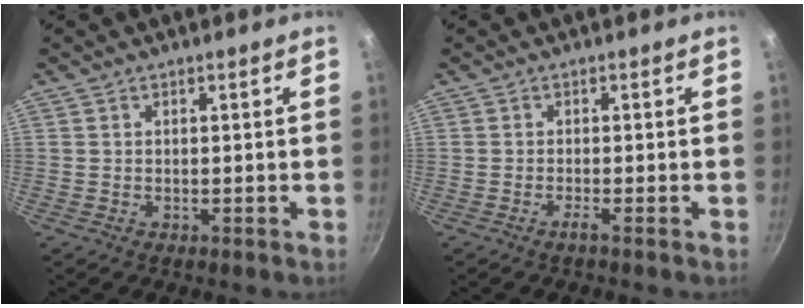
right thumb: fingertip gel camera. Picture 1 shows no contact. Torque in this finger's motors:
{"motor_torque": [0.16, 0.02, 0.32, -0.37, -0.06]}